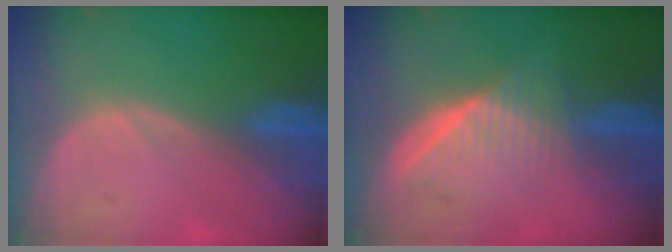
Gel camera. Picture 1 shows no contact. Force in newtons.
{"total": 6.5, "press": 5.8, "slide": 2.8}